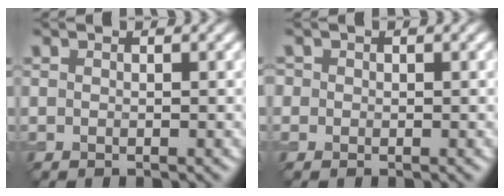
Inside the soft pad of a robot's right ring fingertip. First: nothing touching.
{"total": 0.9, "force": [0.2, 0.9, 0.1], "torque": [0.004, -0.001, -0.005]}